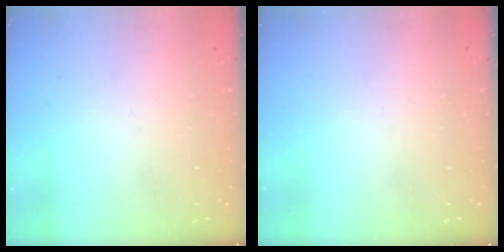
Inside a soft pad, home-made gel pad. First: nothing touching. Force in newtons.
{"total": 0.0}